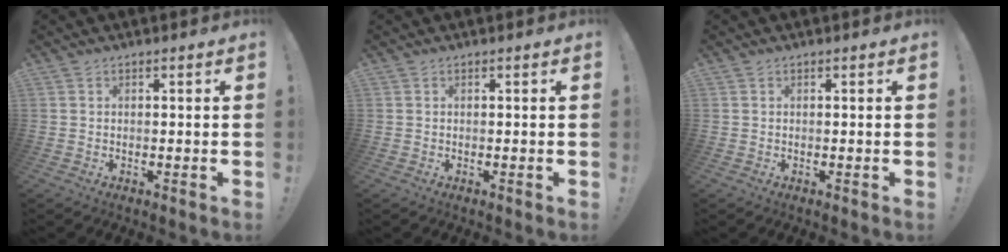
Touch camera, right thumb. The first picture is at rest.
{"total": 0.0}
{"total": 0.0}